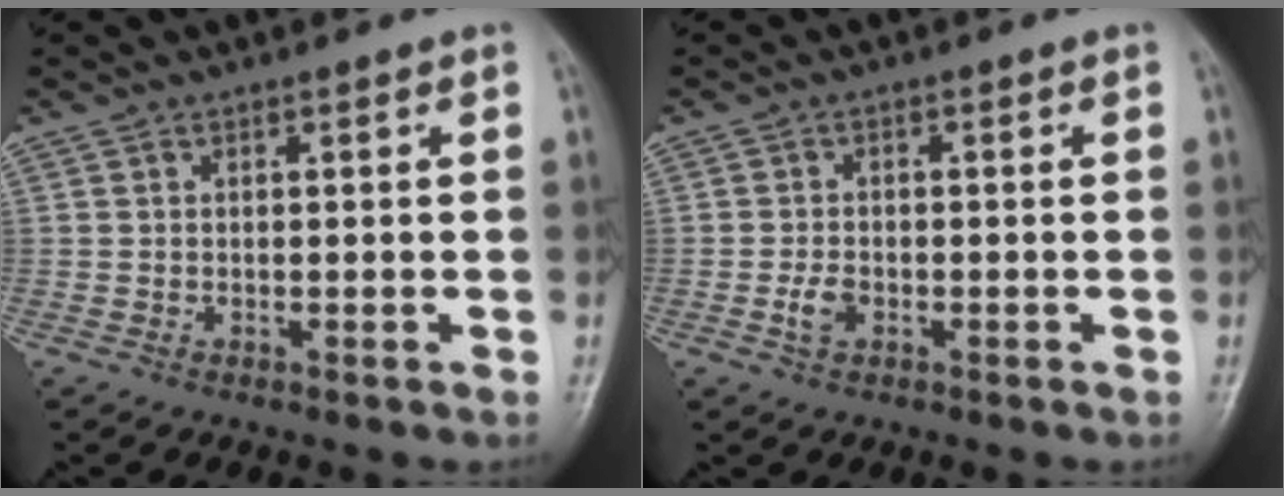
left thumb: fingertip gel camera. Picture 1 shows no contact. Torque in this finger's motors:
{"motor_torque": [0.03, 0.04, 0.21, 0.03, 0.03]}